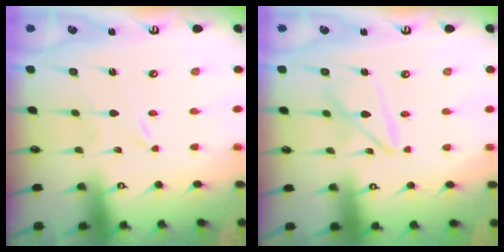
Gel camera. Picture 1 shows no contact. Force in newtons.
{"total": 9.9, "press": 9.9, "slide": 0.8}